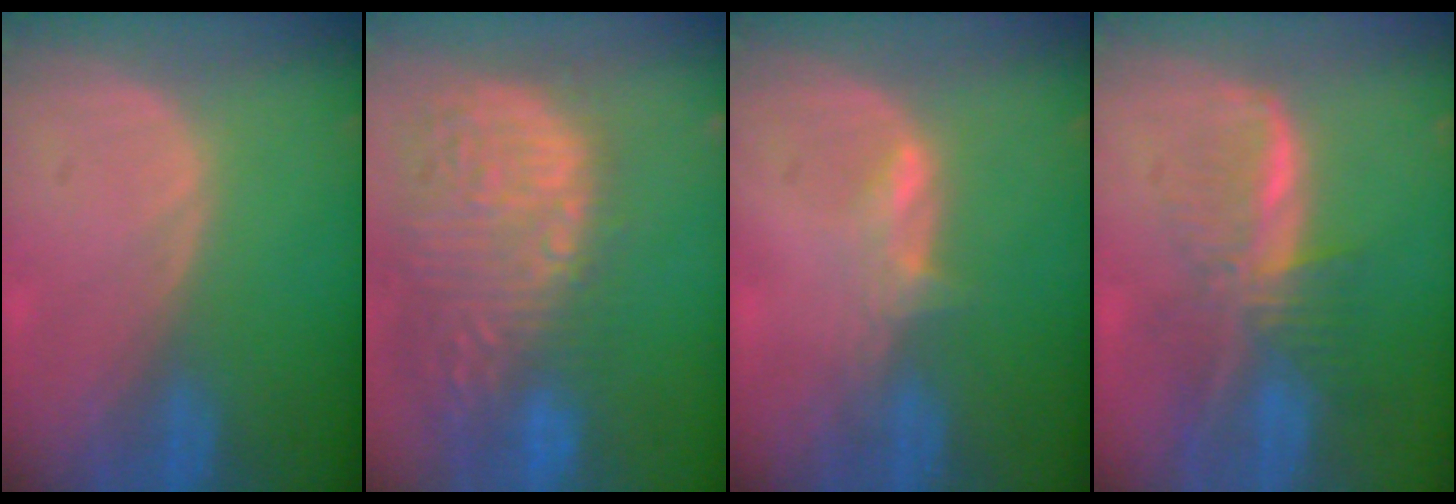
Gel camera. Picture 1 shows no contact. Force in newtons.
{"total": 15.4, "press": 12.6, "slide": 8.8}
{"total": 2.3, "press": 2.3, "slide": 0.4}
{"total": 8.2, "press": 6.9, "slide": 4.4}